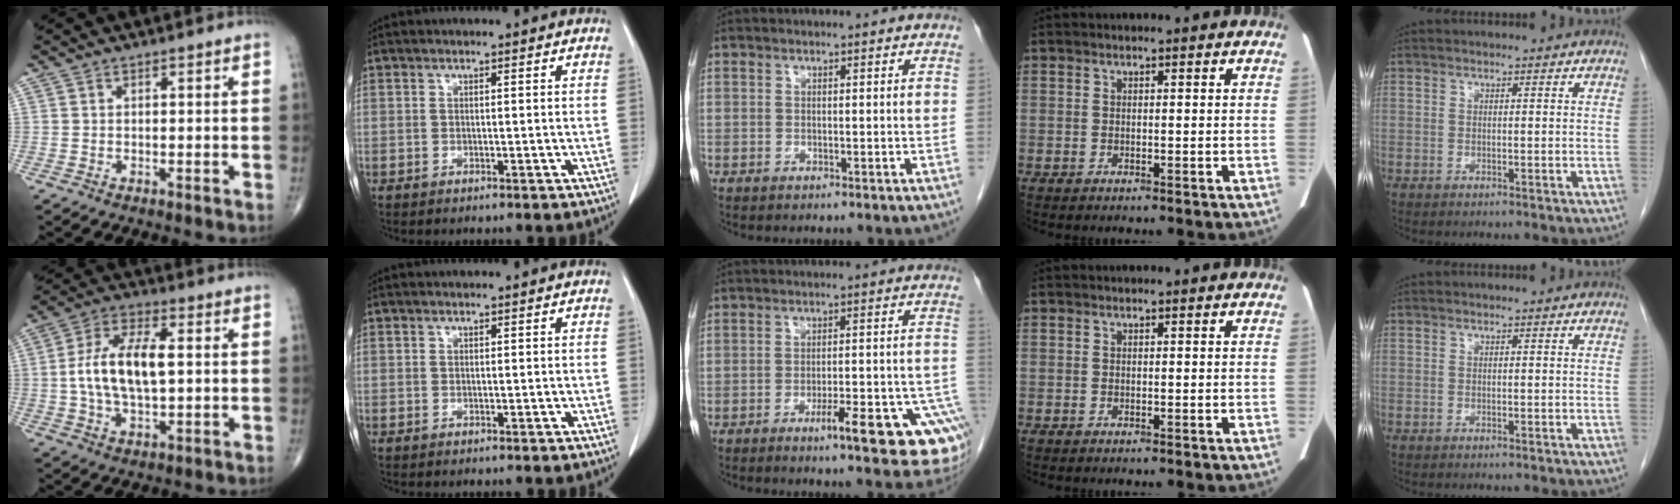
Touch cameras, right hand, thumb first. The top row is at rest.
{"thumb": {"total": 12.8, "force": [0.5, 6.2, 11.2], "torque": [-0.220, 0.014, 0.007]}, "middle": {"total": 14.5, "force": [-7.9, 2.4, 12.0], "torque": [-0.061, 0.018, -0.098]}}